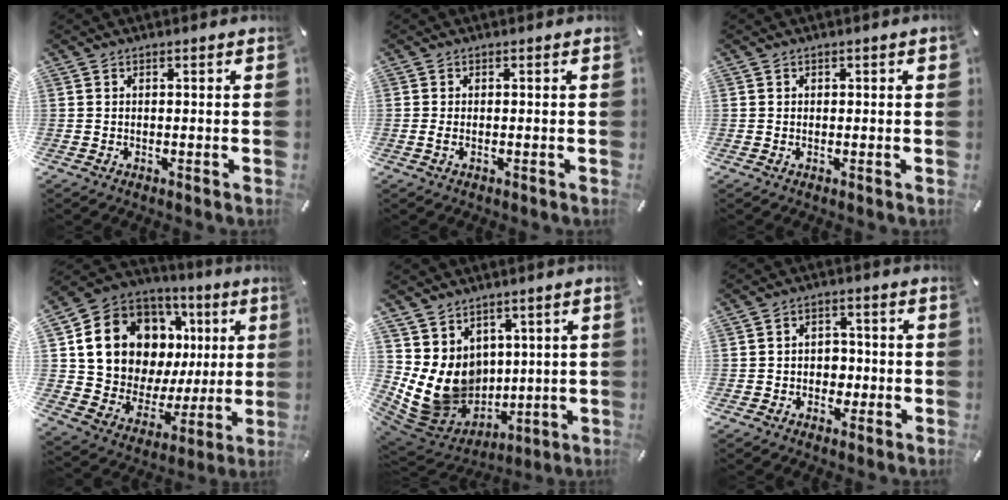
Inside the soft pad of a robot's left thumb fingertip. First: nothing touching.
{"total": 1.2, "force": [-0.2, 0.6, 1.0], "torque": [-0.020, 0.002, -0.005]}
{"total": 0.5, "force": [0.2, 0.4, 0.3], "torque": [-0.005, 0.004, 0.003]}
{"total": 17.0, "force": [7.3, 12.8, 8.6], "torque": [-0.163, -0.046, 0.147]}
{"total": 13.7, "force": [1.6, 12.3, 5.8], "torque": [-0.122, -0.030, 0.041]}
{"total": 4.5, "force": [-1.1, 4.1, 1.6], "torque": [-0.026, 0.009, -0.023]}